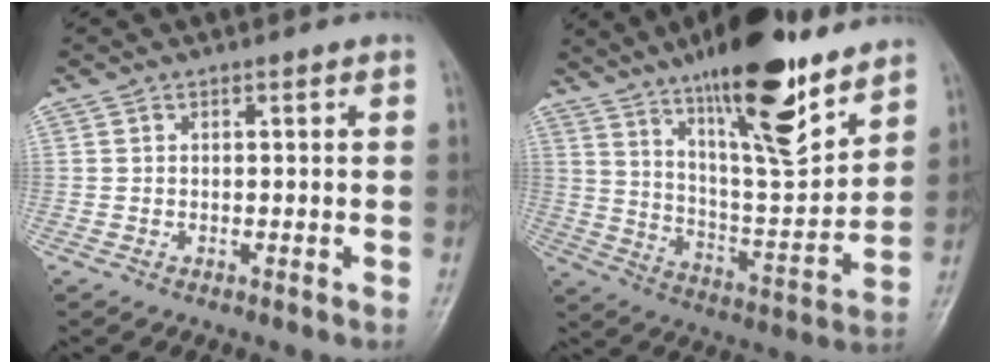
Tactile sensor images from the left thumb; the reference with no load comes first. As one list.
[{"total": 21.1, "force": [14.1, 5.5, 14.7], "torque": [-0.205, -0.077, 0.236]}]